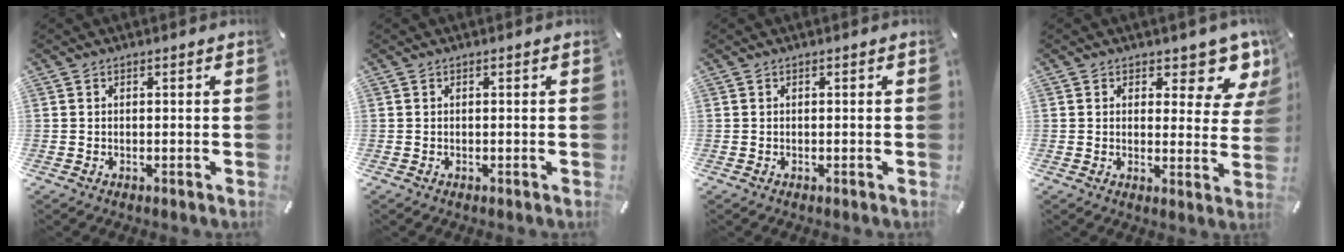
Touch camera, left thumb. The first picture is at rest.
{"total": 0.0}
{"total": 0.0}
{"total": 8.1, "force": [6.1, 3.8, 3.8], "torque": [-0.032, -0.053, 0.101]}